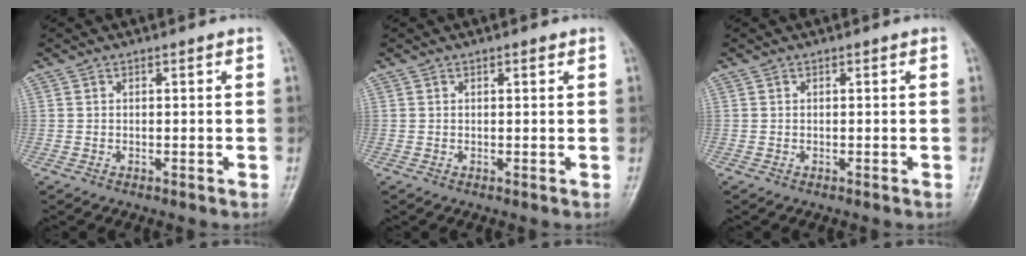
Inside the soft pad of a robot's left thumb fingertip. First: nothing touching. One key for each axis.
{"total": 0.7, "fx": 0.4, "fy": 0.2, "fz": 0.5, "tx": -0.008, "ty": -0.001, "tz": 0.006}
{"total": 0.0}